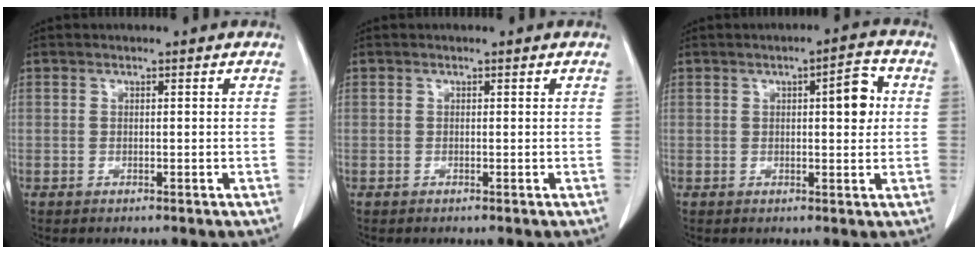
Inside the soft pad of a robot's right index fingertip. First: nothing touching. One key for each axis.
{"total": 0.0}
{"total": 5.1, "fx": 0.9, "fy": 1.3, "fz": 4.8, "tx": -0.065, "ty": 0.007, "tz": 0.010}